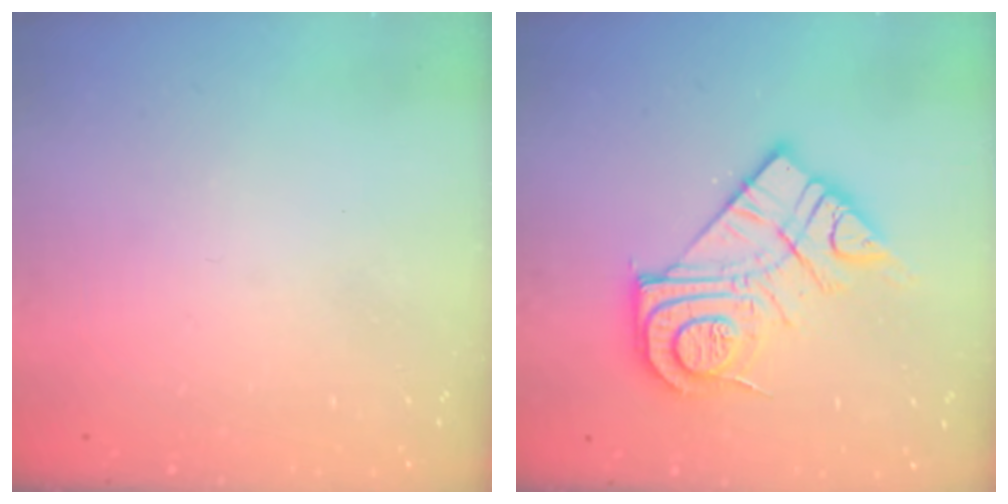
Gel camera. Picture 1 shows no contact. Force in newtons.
{"total": 16.8, "press": 16.7, "slide": 1.2}